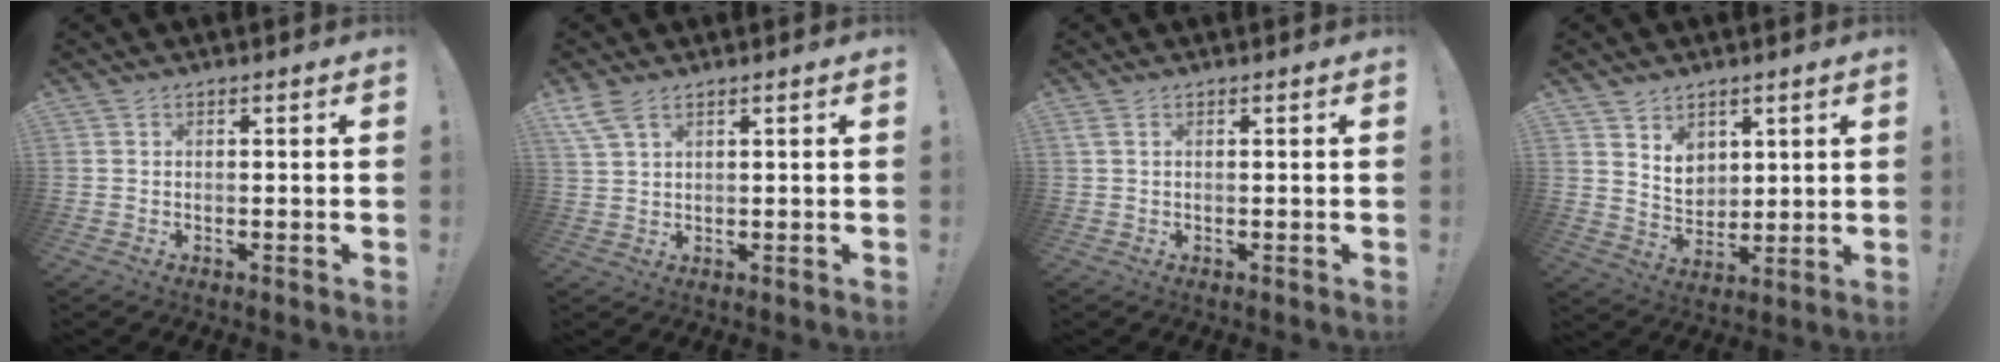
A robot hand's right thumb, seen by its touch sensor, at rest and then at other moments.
{"total": 5.4, "force": [3.5, 2.3, 3.4], "torque": [-0.076, -0.004, 0.069]}
{"total": 1.2, "force": [0.6, 0.4, 1.0], "torque": [-0.026, 0.002, 0.011]}
{"total": 7.6, "force": [4.6, 5.8, 1.8], "torque": [-0.016, -0.042, 0.089]}